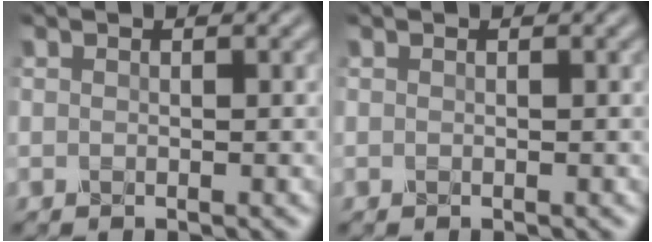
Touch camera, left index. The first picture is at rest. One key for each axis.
{"total": 0.0}